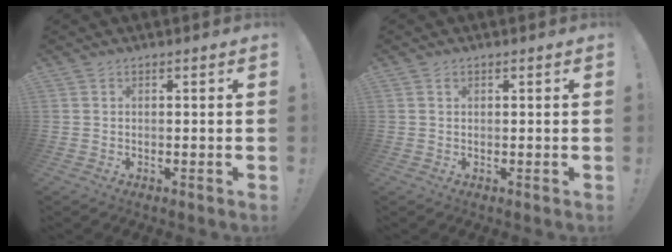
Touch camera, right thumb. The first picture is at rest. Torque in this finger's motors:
{"motor_torque": [0.00, 0.20, 0.06, -0.19, -0.01]}